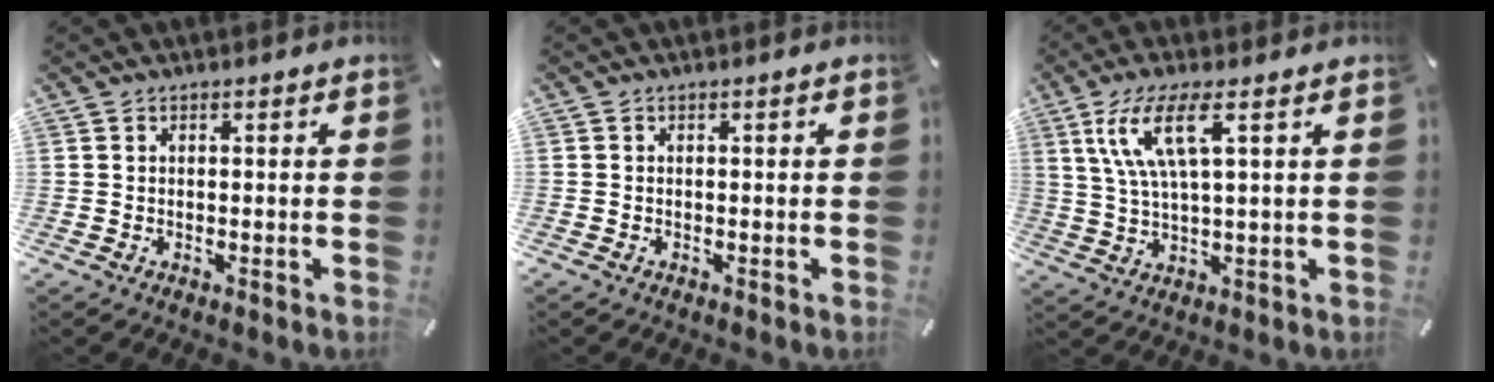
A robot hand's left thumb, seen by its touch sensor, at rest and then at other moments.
{"total": 0.6, "force": [-0.3, 0.5, 0.0], "torque": [0.003, 0.005, -0.009]}
{"total": 10.6, "force": [4.5, 2.6, 9.3], "torque": [-0.201, -0.001, 0.075]}